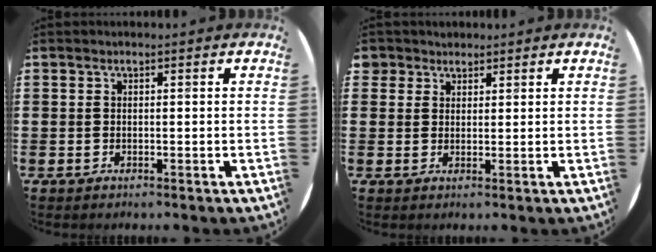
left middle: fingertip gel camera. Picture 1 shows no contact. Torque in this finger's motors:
{"motor_torque": [0.07, -0.12, 0.00, 0.03]}